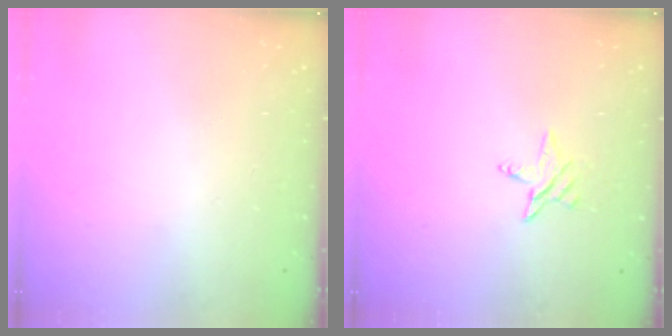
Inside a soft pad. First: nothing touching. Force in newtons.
{"total": 2.7, "press": 2.7, "slide": 0.2}